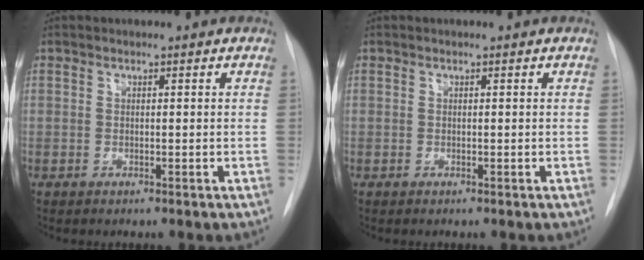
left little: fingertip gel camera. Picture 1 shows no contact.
{"total": 0.0}